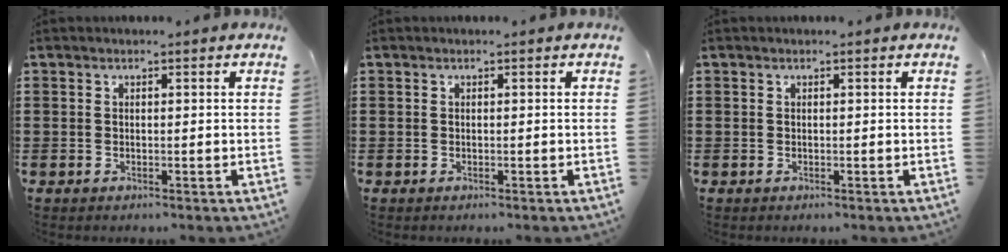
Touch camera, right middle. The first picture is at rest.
{"total": 0.0}
{"total": 0.0}